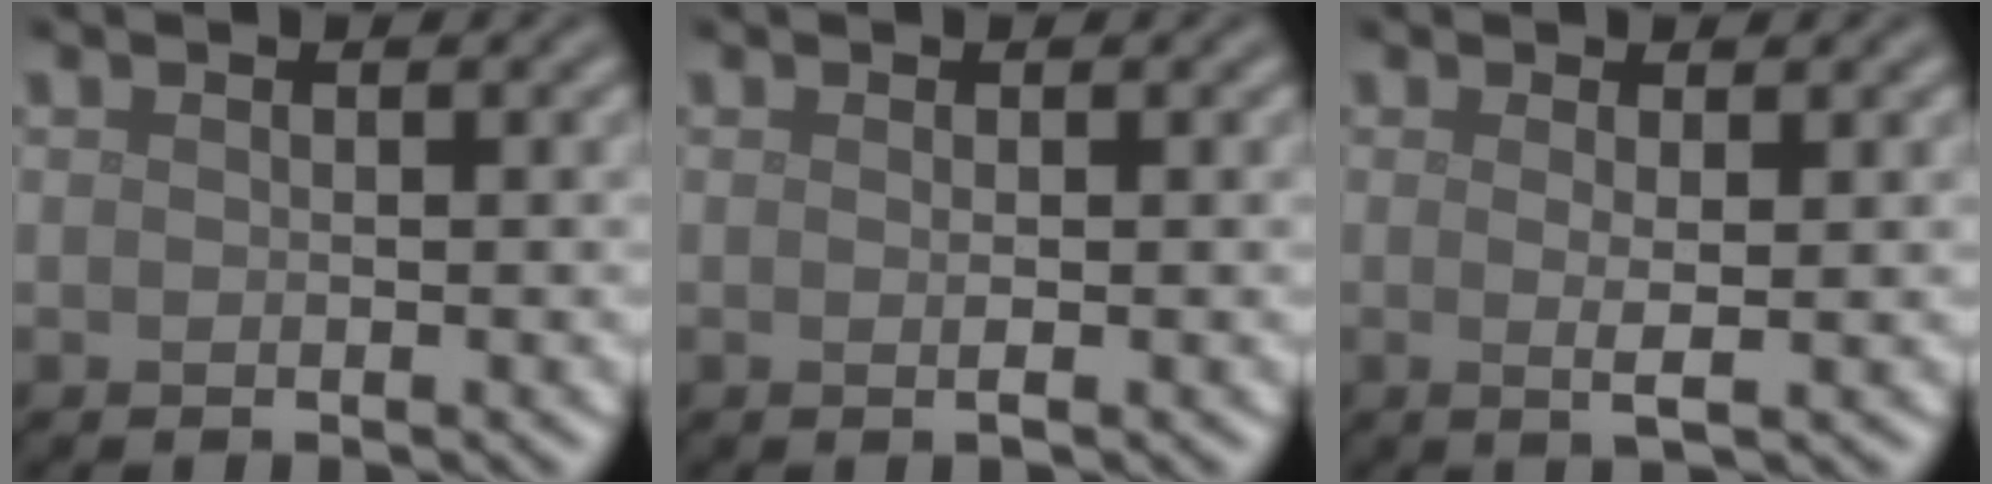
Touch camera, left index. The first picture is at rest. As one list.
[{"total": 0.7, "force": [0.0, 0.1, 0.7], "torque": [-0.014, 0.000, -0.001]}, {"total": 1.9, "force": [0.2, 0.4, 1.9], "torque": [-0.033, -0.004, -0.002]}]